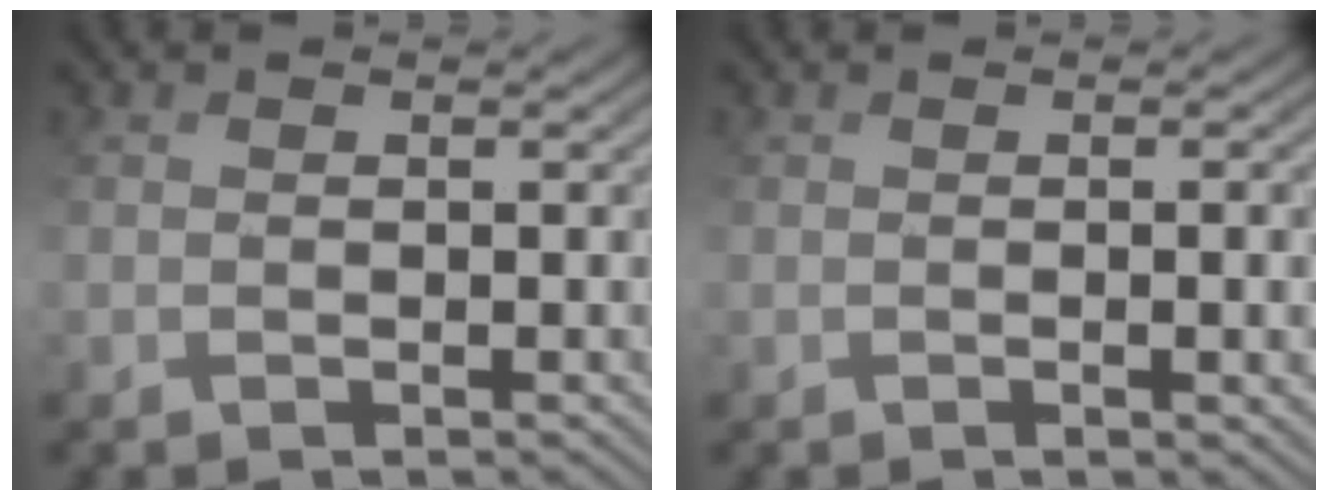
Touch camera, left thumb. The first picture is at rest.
{"total": 6.0, "force": [-0.6, 2.3, 5.4], "torque": [-0.058, -0.004, 0.011]}